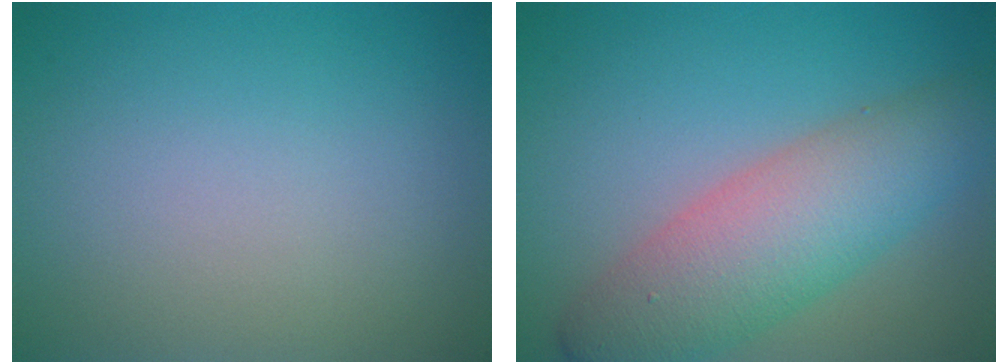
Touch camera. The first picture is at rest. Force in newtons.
{"total": 7.5, "press": 7.5, "slide": 0.3}